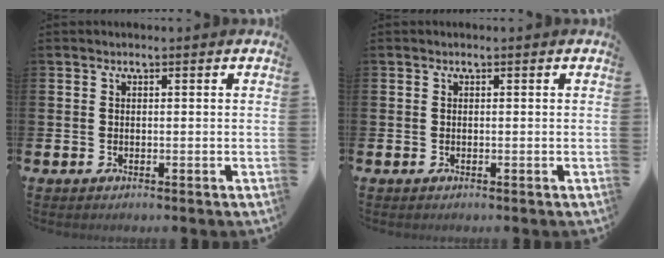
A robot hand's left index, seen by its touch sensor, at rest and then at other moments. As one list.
[{"total": 0.0}]